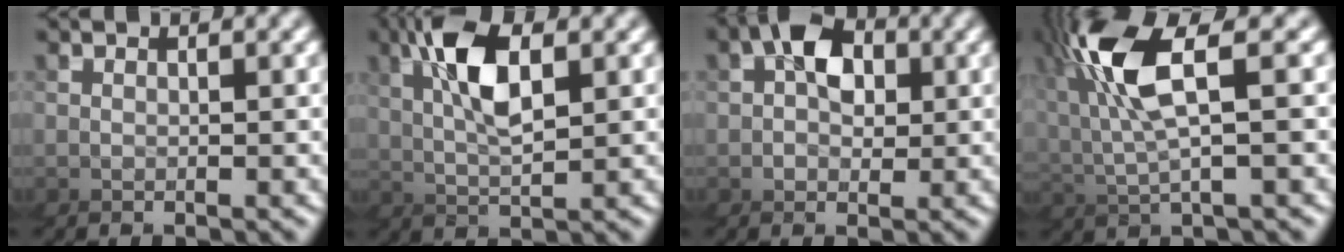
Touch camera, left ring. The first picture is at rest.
{"total": 4.2, "force": [3.0, -0.1, 2.9], "torque": [-0.095, 0.029, 0.033]}
{"total": 5.1, "force": [1.0, 4.5, 2.1], "torque": [-0.067, -0.011, 0.015]}
{"total": 6.2, "force": [2.1, 2.0, 5.5], "torque": [-0.154, 0.013, 0.040]}